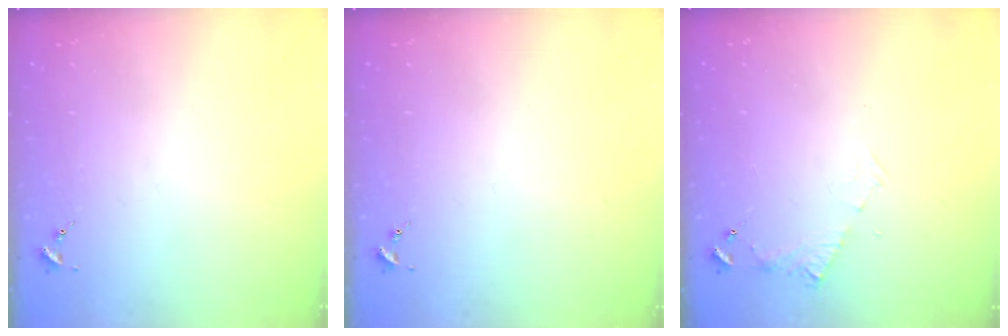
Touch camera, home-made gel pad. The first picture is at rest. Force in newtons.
{"total": 0.0}
{"total": 5.8, "press": 5.8, "slide": 0.5}